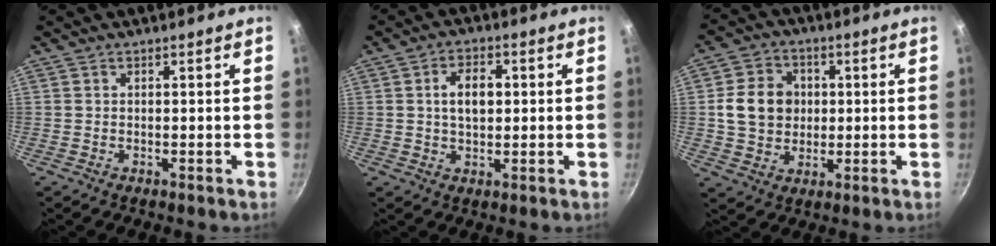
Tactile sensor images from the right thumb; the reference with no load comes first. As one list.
[{"total": 6.3, "force": [0.8, 3.9, 4.9], "torque": [-0.068, 0.008, 0.012]}, {"total": 10.2, "force": [1.1, 8.7, 5.3], "torque": [-0.066, 0.008, 0.015]}]